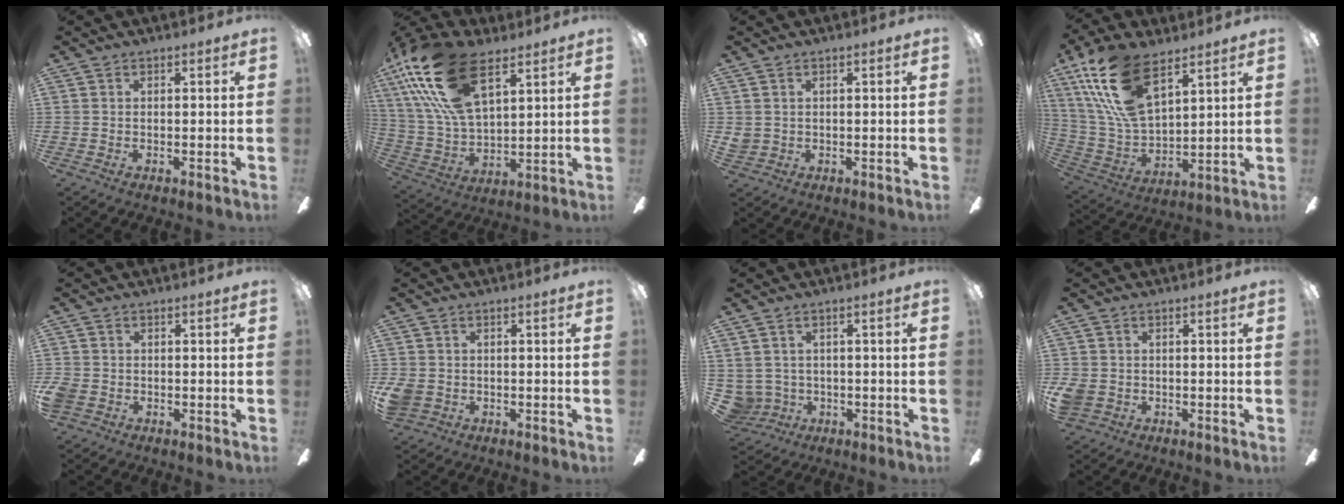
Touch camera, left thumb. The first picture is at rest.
{"total": 22.8, "force": [12.2, 10.9, 15.9], "torque": [-0.343, -0.037, 0.214]}
{"total": 1.8, "force": [0.3, 1.7, 0.6], "torque": [-0.015, 0.004, 0.003]}
{"total": 20.3, "force": [11.6, 9.6, 13.7], "torque": [-0.318, -0.039, 0.207]}
{"total": 3.2, "force": [-1.4, 2.5, 1.3], "torque": [-0.033, 0.006, -0.029]}
{"total": 4.3, "force": [-1.5, 3.6, 1.7], "torque": [-0.048, 0.008, -0.030]}
{"total": 3.9, "force": [-0.1, 3.9, 0.3], "torque": [-0.033, -0.003, -0.002]}
{"total": 3.9, "force": [-1.3, 3.2, 1.6], "torque": [-0.039, 0.007, -0.025]}